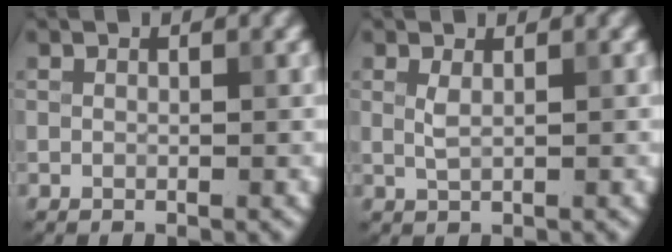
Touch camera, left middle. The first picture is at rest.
{"total": 1.1, "force": [0.4, 0.3, 1.0], "torque": [-0.022, -0.002, 0.009]}